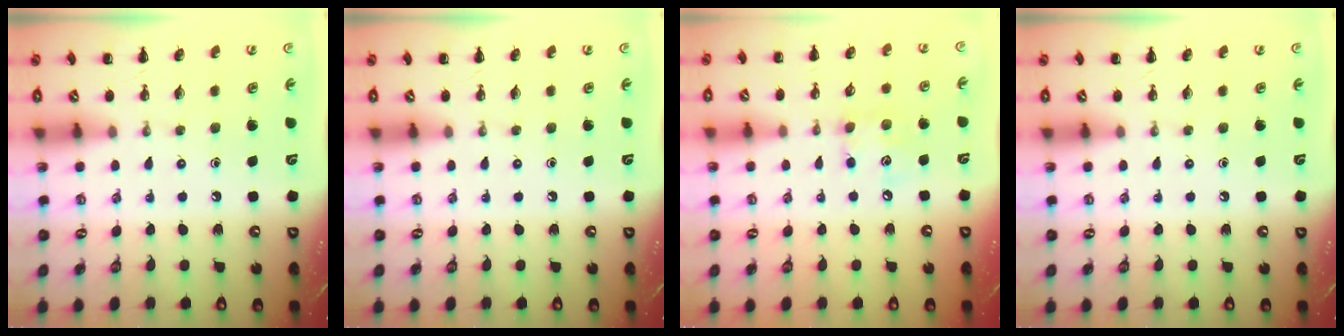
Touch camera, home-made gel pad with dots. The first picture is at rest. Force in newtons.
{"total": 0.0}
{"total": 6.1, "press": 6.1, "slide": 0.6}
{"total": 0.0}